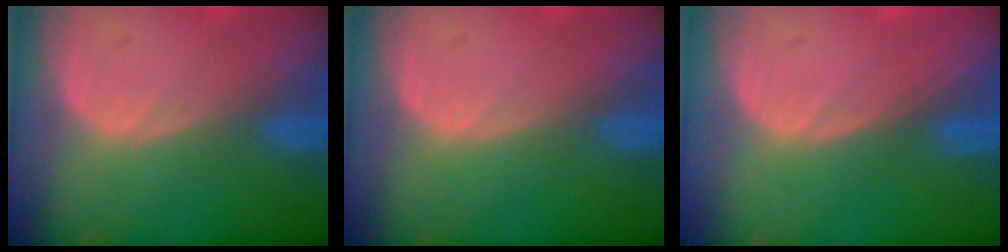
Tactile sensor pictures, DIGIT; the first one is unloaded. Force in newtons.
{"total": 0.0}
{"total": 0.0}